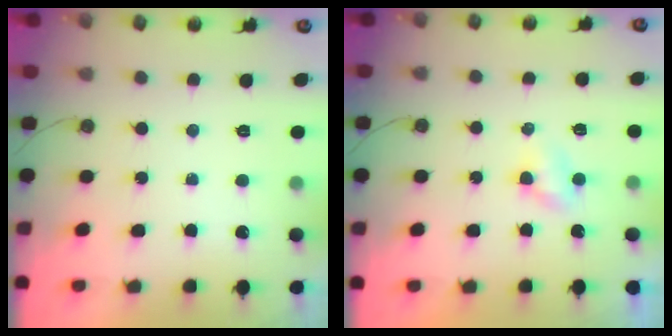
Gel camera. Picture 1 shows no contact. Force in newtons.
{"total": 2.8, "press": 2.8, "slide": 0.3}